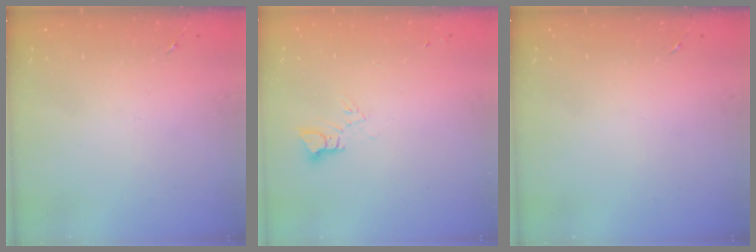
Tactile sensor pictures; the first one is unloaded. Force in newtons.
{"total": 3.4, "press": 3.4, "slide": 0.2}
{"total": 0.0}